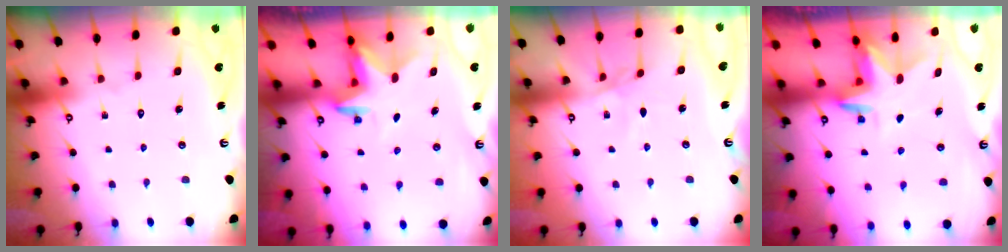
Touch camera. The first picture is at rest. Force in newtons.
{"total": 2.3, "press": 2.3, "slide": 0.4}
{"total": 2.6, "press": 2.6, "slide": 0.1}
{"total": 2.7, "press": 2.7, "slide": 0.1}